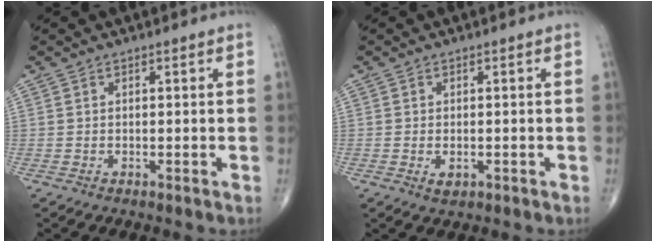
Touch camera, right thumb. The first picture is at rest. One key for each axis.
{"total": 1.9, "fx": -0.5, "fy": 1.1, "fz": 1.5, "tx": -0.024, "ty": -0.003, "tz": -0.006}